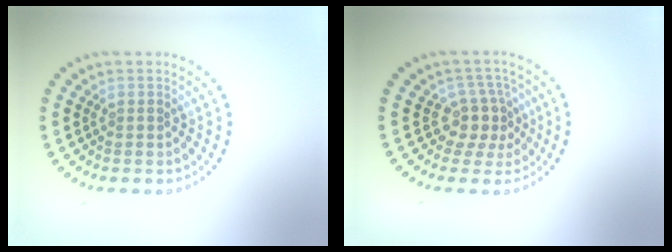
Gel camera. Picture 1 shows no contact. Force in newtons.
{"total": 2.9, "press": 2.2, "slide": 1.9}